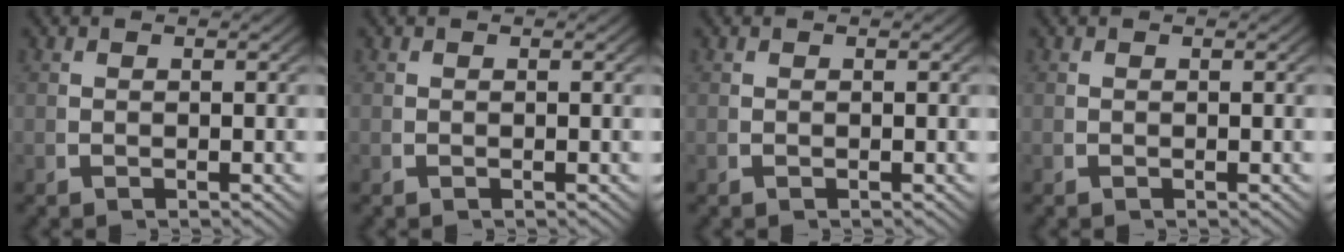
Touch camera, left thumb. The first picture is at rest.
{"total": 0.0}
{"total": 0.0}
{"total": 0.0}